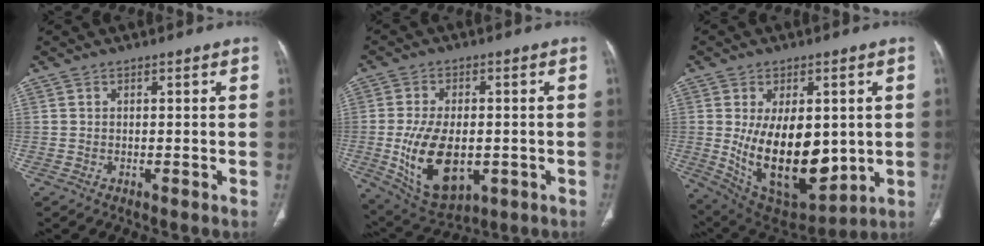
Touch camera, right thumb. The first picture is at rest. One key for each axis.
{"total": 14.8, "fx": -2.6, "fy": 8.5, "fz": 11.8, "tx": -0.198, "ty": -0.006, "tz": -0.022}
{"total": 19.6, "fx": -0.2, "fy": 10.9, "fz": 16.4, "tx": -0.246, "ty": -0.026, "tz": 0.031}